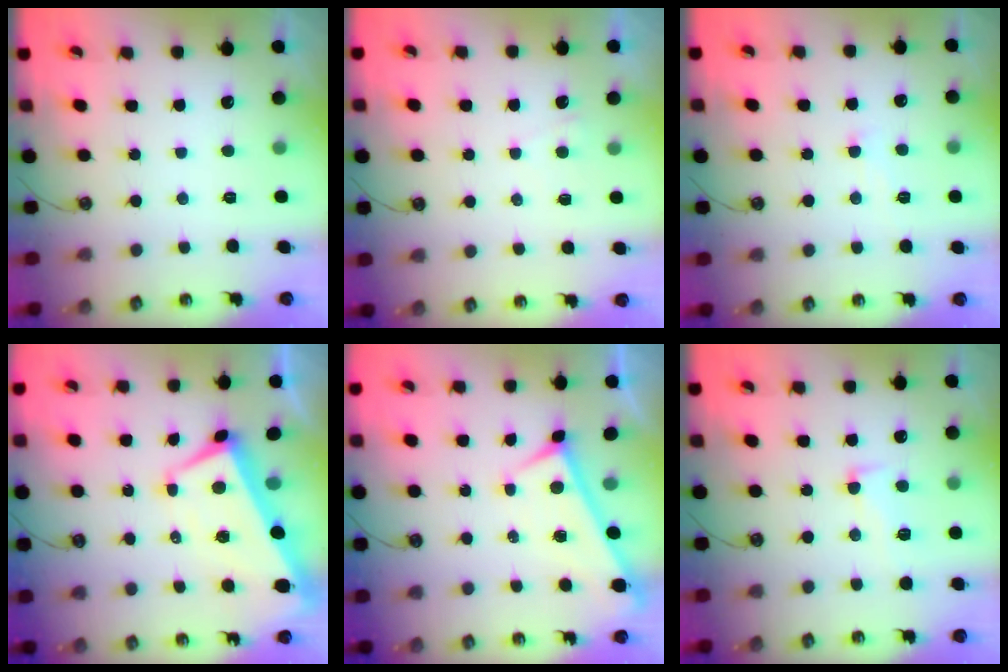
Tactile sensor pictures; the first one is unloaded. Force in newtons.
{"total": 1.4, "press": 1.3, "slide": 0.3}
{"total": 0.8, "press": 0.6, "slide": 0.5}
{"total": 4.7, "press": 4.6, "slide": 0.9}
{"total": 0.0}
{"total": 2.1, "press": 1.2, "slide": 1.8}